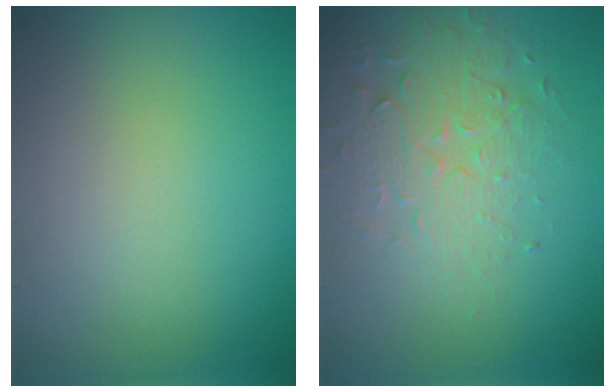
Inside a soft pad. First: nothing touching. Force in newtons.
{"total": 3.8, "press": 3.4, "slide": 1.6}